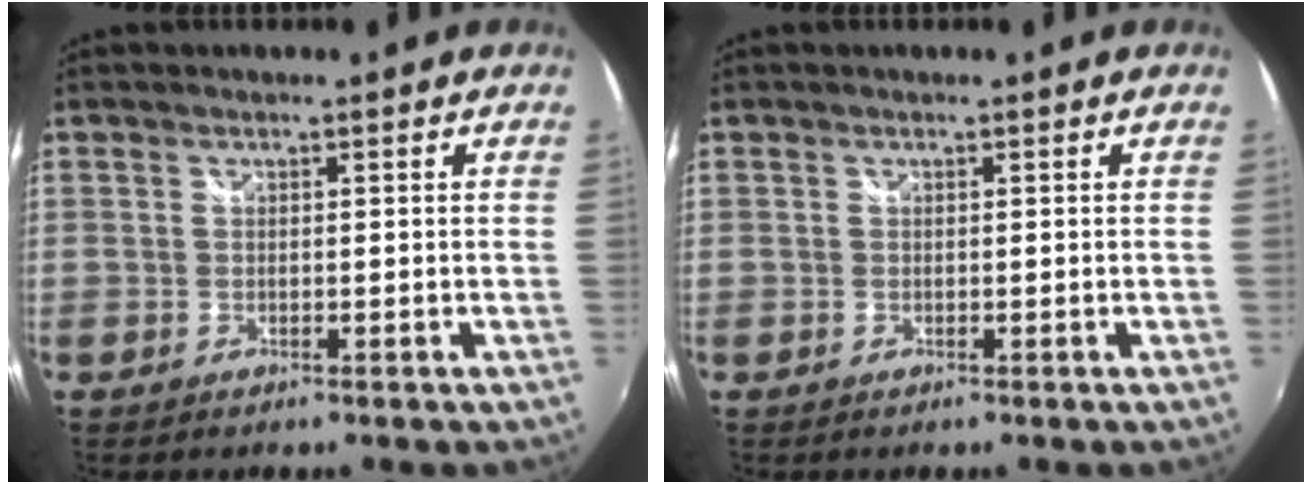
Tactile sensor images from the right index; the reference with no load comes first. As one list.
[{"total": 0.0}]